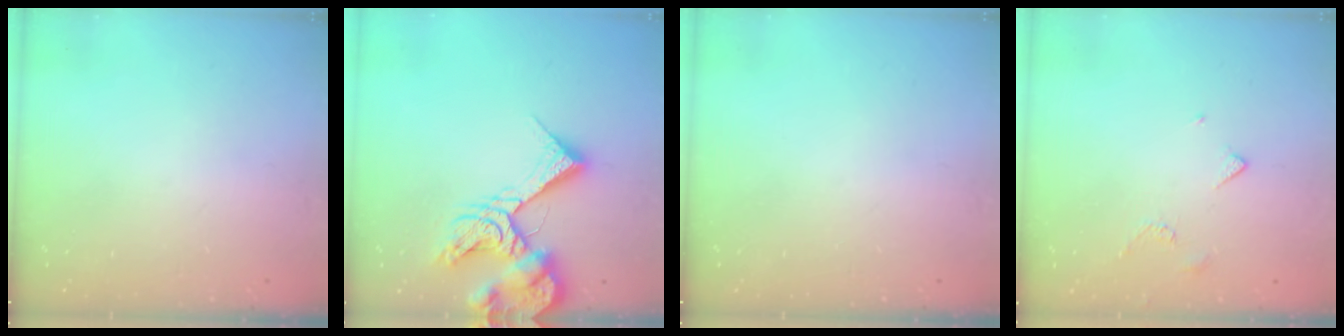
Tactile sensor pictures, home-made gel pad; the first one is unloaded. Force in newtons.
{"total": 15.1, "press": 14.9, "slide": 1.9}
{"total": 0.0}
{"total": 3.5, "press": 3.4, "slide": 0.7}